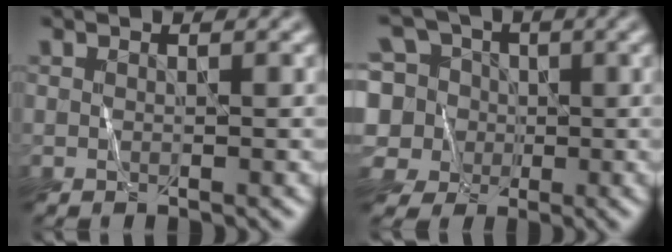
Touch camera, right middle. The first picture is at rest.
{"total": 10.4, "force": [2.1, 9.3, 4.3], "torque": [-0.108, 0.042, 0.005]}